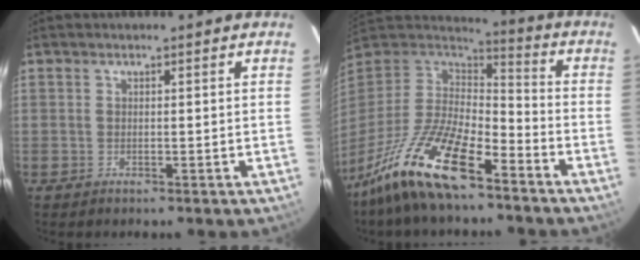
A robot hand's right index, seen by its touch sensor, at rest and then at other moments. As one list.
[{"total": 19.3, "force": [-13.1, 5.9, 12.9], "torque": [-0.263, -0.030, -0.242]}]